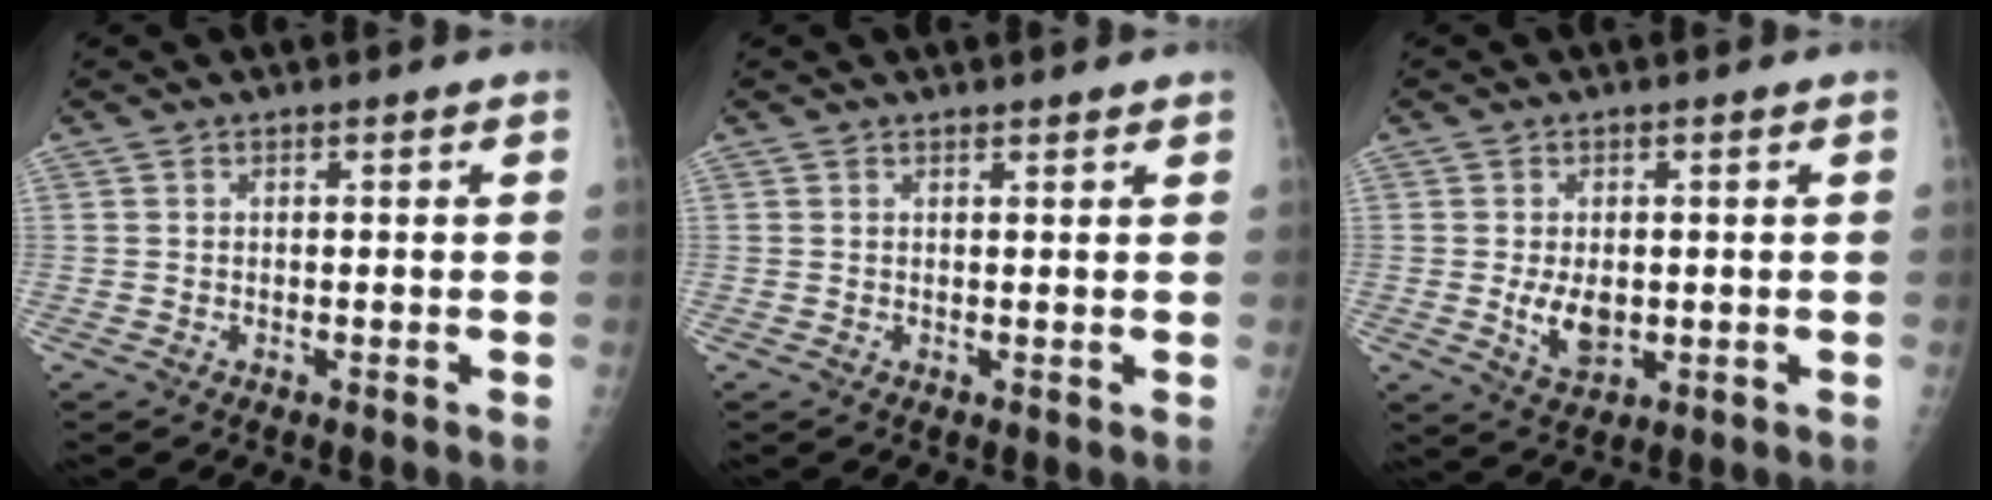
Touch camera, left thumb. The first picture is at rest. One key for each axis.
{"total": 1.2, "fx": 1.1, "fy": 0.0, "fz": 0.6, "tx": -0.003, "ty": -0.001, "tz": 0.016}
{"total": 5.5, "fx": -0.3, "fy": 3.2, "fz": 4.4, "tx": -0.067, "ty": -0.010, "tz": 0.005}